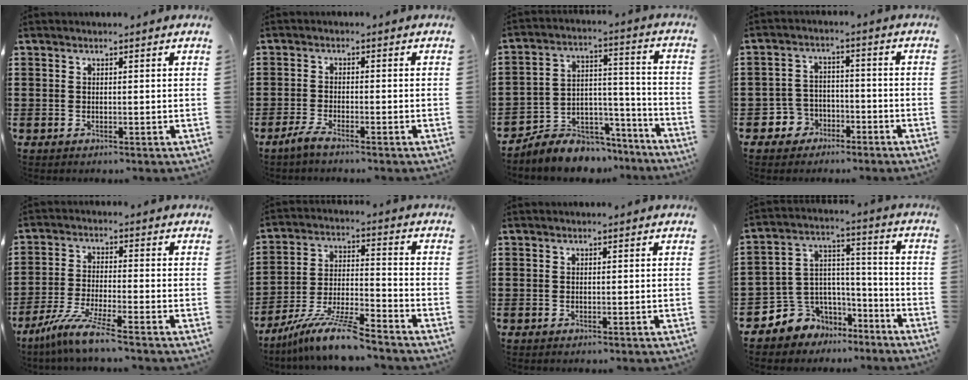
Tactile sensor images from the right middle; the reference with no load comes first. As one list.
[{"total": 2.2, "force": [-1.7, 0.1, 1.4], "torque": [-0.038, -0.002, -0.038]}, {"total": 6.8, "force": [-6.3, 2.5, 0.3], "torque": [-0.008, 0.016, -0.123]}, {"total": 4.1, "force": [-2.8, 3.0, 0.3], "torque": [-0.026, 0.006, -0.061]}, {"total": 6.8, "force": [-5.5, -0.3, 4.1], "torque": [-0.099, -0.023, -0.110]}, {"total": 10.4, "force": [-8.9, 0.6, 5.3], "torque": [-0.103, 0.010, -0.173]}, {"total": 0.0}, {"total": 6.0, "force": [-3.8, 4.6, -1.1], "torque": [-0.011, 0.001, -0.075]}]